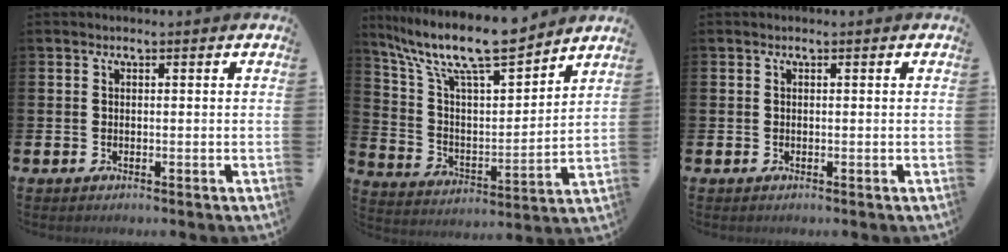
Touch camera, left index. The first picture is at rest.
{"total": 12.3, "force": [10.7, 2.2, 5.6], "torque": [-0.138, -0.067, 0.185]}
{"total": 0.0}